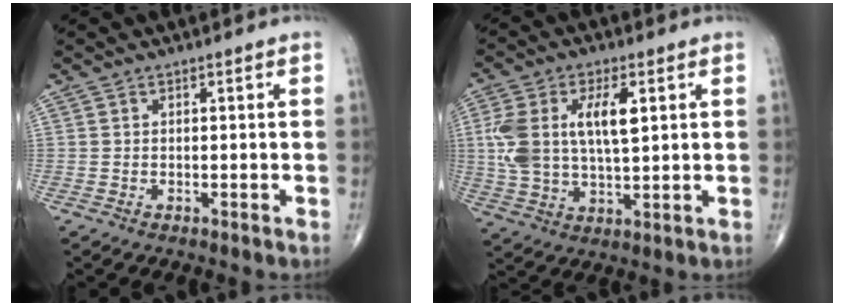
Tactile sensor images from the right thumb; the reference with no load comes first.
{"total": 13.2, "force": [2.8, 6.3, 11.2], "torque": [-0.230, 0.002, 0.058]}